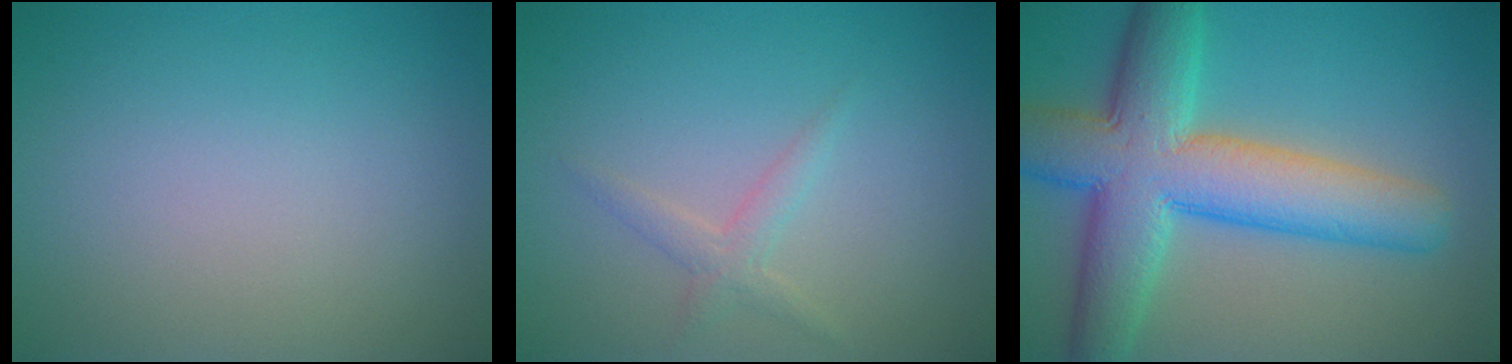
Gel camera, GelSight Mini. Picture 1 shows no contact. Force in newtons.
{"total": 1.5, "press": 1.5, "slide": 0.1}
{"total": 10.5, "press": 10.4, "slide": 0.4}